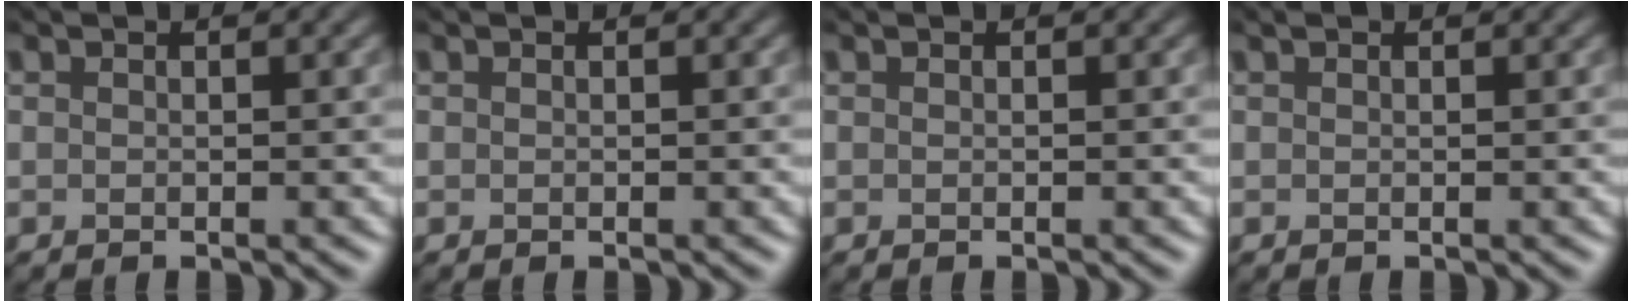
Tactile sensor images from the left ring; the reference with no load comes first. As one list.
[{"total": 0.0}, {"total": 0.0}, {"total": 0.6, "force": [0.6, 0.1, 0.1], "torque": [-0.001, 0.001, 0.010]}]